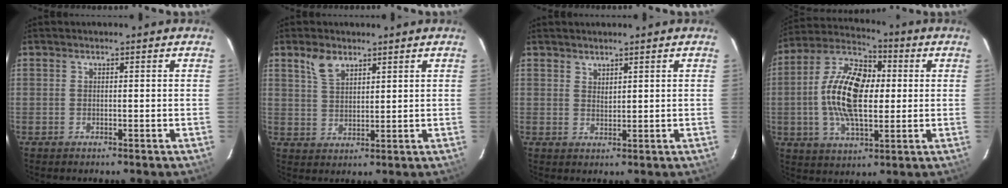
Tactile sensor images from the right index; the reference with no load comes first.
{"total": 4.9, "force": [3.3, 2.6, 2.6], "torque": [-0.049, 0.007, 0.066]}
{"total": 1.7, "force": [1.5, 0.5, 0.3], "torque": [-0.001, 0.001, 0.028]}
{"total": 16.3, "force": [0.5, 8.2, 14.2], "torque": [-0.275, 0.015, -0.003]}